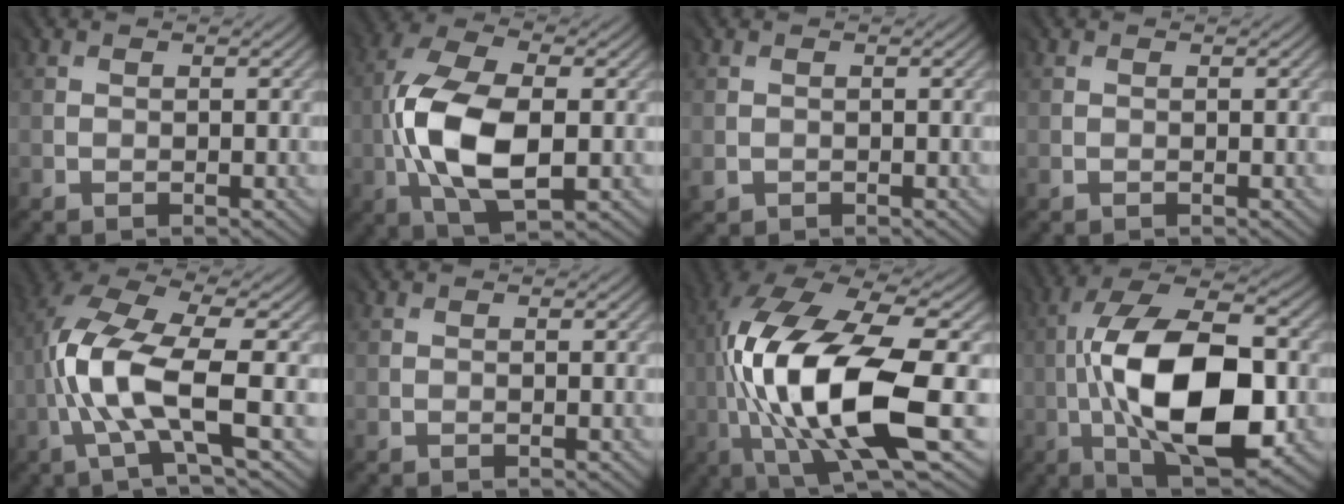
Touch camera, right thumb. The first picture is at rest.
{"total": 11.7, "force": [-1.4, 6.2, 9.9], "torque": [-0.221, 0.009, -0.032]}
{"total": 0.7, "force": [0.1, 0.5, -0.4], "torque": [0.007, -0.001, 0.006]}
{"total": 0.0}
{"total": 10.3, "force": [-1.7, 3.0, 9.7], "torque": [-0.217, 0.008, -0.035]}
{"total": 0.0}
{"total": 15.7, "force": [-2.2, 5.2, 14.6], "torque": [-0.294, 0.007, -0.030]}
{"total": 15.3, "force": [-2.3, 6.8, 13.4], "torque": [-0.242, 0.016, -0.047]}